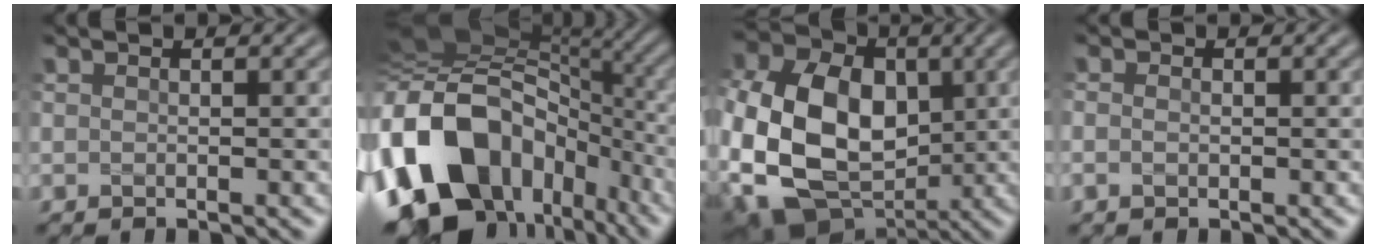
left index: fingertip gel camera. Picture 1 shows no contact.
{"total": 17.7, "force": [-5.7, 13.1, 10.4], "torque": [-0.230, 0.000, -0.106]}
{"total": 15.7, "force": [-1.9, 11.8, 10.2], "torque": [-0.222, -0.004, -0.028]}
{"total": 0.9, "force": [-0.2, 0.6, 0.6], "torque": [-0.014, 0.003, -0.007]}